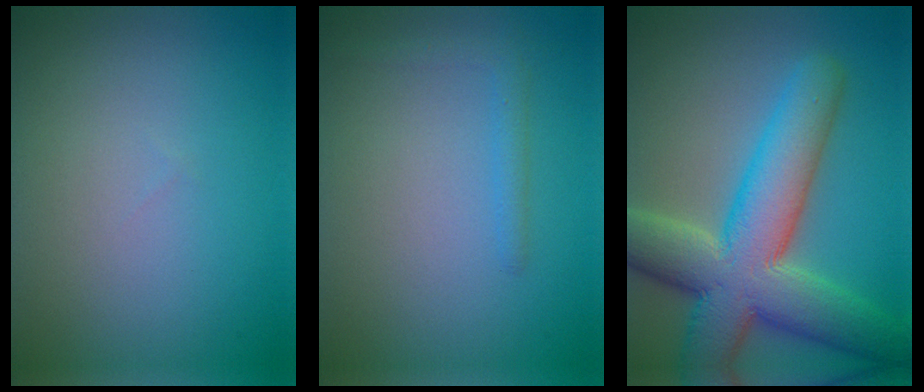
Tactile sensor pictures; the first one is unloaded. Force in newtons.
{"total": 1.4, "press": 1.4, "slide": 0.1}
{"total": 11.2, "press": 11.2, "slide": 0.6}